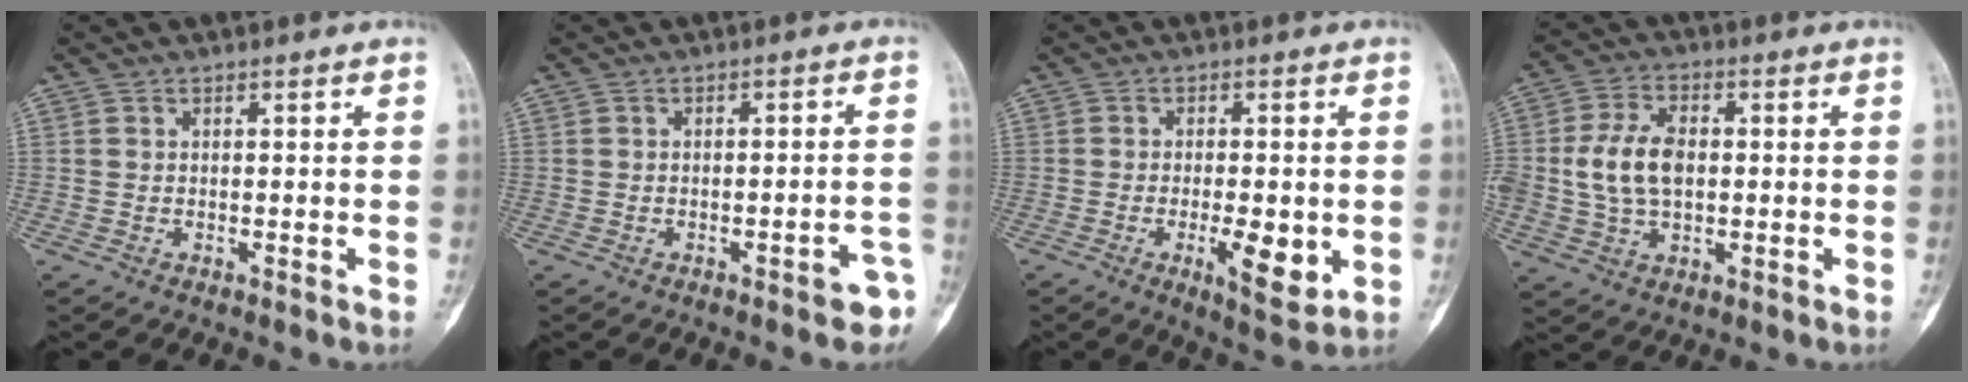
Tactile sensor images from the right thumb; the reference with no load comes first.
{"total": 2.9, "force": [-1.8, 1.3, 1.9], "torque": [-0.011, 0.019, -0.016]}
{"total": 8.1, "force": [-1.7, 2.9, 7.4], "torque": [-0.110, -0.014, -0.021]}
{"total": 9.8, "force": [0.2, 6.3, 7.5], "torque": [-0.140, 0.011, 0.006]}